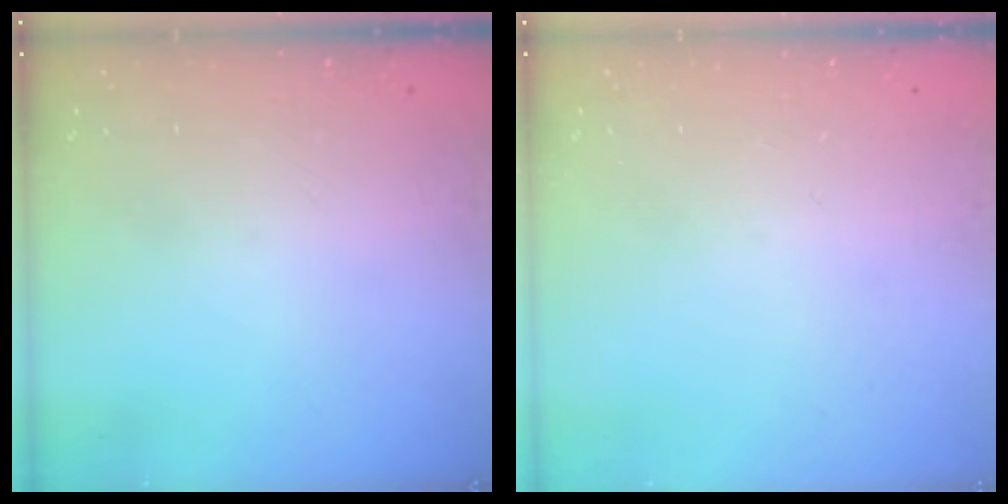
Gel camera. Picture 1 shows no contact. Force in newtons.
{"total": 0.0}